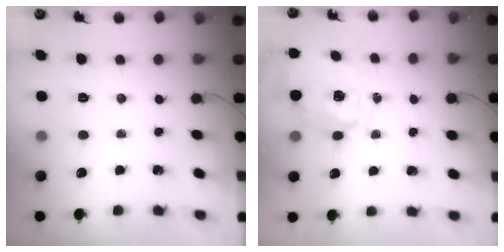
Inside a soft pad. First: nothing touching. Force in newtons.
{"total": 1.5, "press": 1.5, "slide": 0.5}